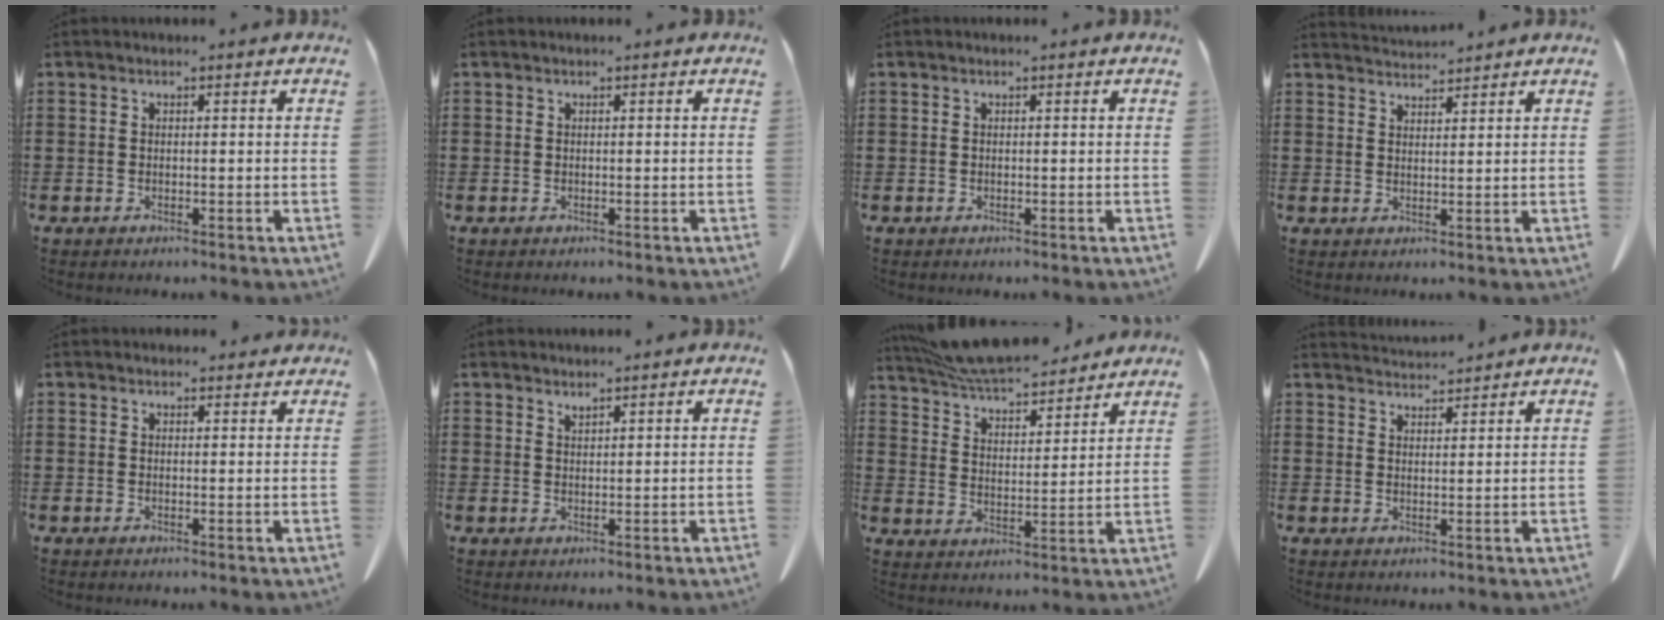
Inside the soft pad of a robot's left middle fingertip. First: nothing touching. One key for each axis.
{"total": 0.0}
{"total": 0.0}
{"total": 2.6, "fx": 2.6, "fy": 0.0, "fz": 0.0, "tx": -0.009, "ty": -0.007, "tz": 0.050}
{"total": 1.6, "fx": 1.5, "fy": 0.6, "fz": 0.3, "tx": -0.001, "ty": 0.000, "tz": 0.028}
{"total": 1.4, "fx": 1.4, "fy": 0.0, "fz": 0.1, "tx": -0.005, "ty": -0.001, "tz": 0.026}
{"total": 7.8, "fx": 7.4, "fy": 1.3, "fz": 2.2, "tx": -0.073, "ty": -0.037, "tz": 0.133}
{"total": 3.0, "fx": 2.9, "fy": 0.0, "fz": 0.2, "tx": -0.012, "ty": -0.009, "tz": 0.055}